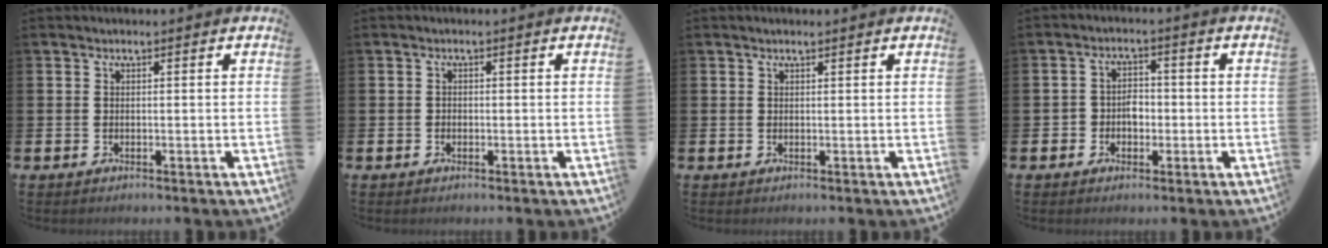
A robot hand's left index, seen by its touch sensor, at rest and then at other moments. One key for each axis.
{"total": 0.7, "fx": -0.3, "fy": 0.6, "fz": 0.2, "tx": -0.007, "ty": 0.005, "tz": -0.007}
{"total": 0.6, "fx": 0.5, "fy": 0.1, "fz": 0.3, "tx": -0.001, "ty": -0.001, "tz": 0.009}
{"total": 2.9, "fx": -0.9, "fy": 2.4, "fz": 1.4, "tx": -0.018, "ty": 0.003, "tz": -0.025}